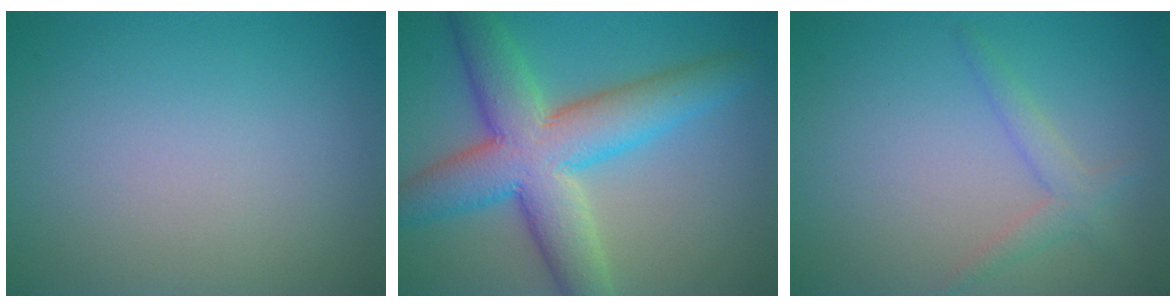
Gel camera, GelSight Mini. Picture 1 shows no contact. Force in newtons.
{"total": 9.7, "press": 9.7, "slide": 0.6}
{"total": 2.0, "press": 2.0, "slide": 0.1}